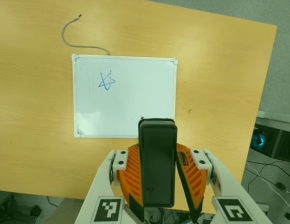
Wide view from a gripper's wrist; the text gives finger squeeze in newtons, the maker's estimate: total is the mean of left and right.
{"total": 6.1, "left": 4.8, "right": 7.5}